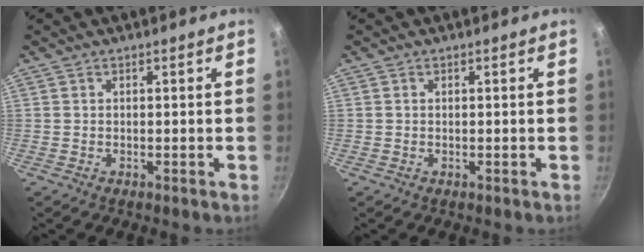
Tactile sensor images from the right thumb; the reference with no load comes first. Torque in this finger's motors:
{"motor_torque": [-0.03, -0.57, -0.26, 0.14, -0.03]}